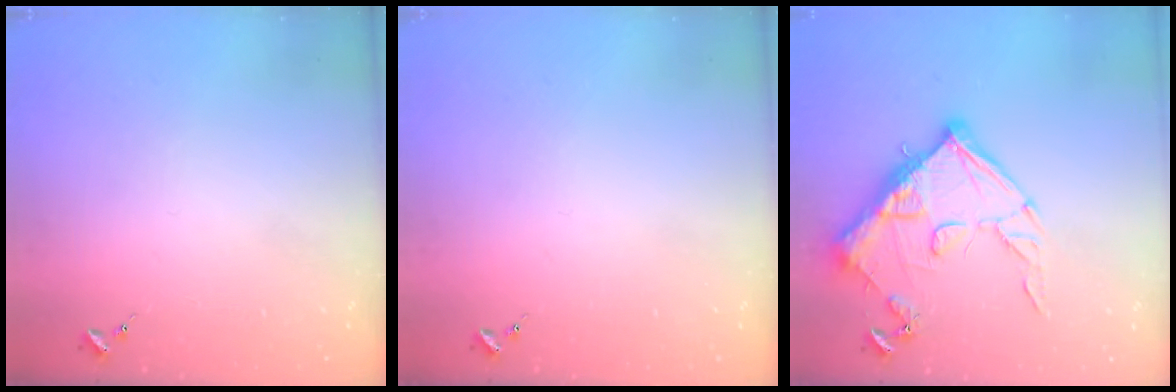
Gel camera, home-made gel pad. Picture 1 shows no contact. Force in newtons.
{"total": 0.0}
{"total": 15.4, "press": 15.4, "slide": 0.9}